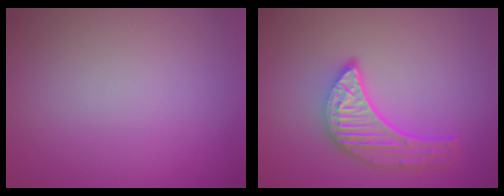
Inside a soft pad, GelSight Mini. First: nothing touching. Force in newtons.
{"total": 5.1, "press": 3.8, "slide": 3.3}